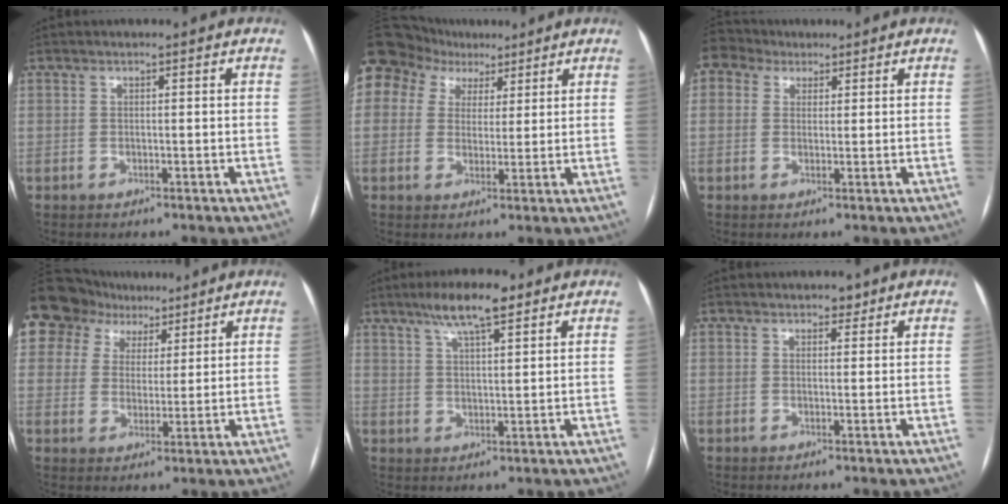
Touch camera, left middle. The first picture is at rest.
{"total": 18.4, "force": [10.3, 14.1, 6.0], "torque": [-0.198, 0.076, 0.191]}
{"total": 3.8, "force": [2.9, 2.5, 0.0], "torque": [-0.007, 0.022, 0.053]}
{"total": 15.2, "force": [9.7, 11.1, 3.8], "torque": [-0.116, 0.048, 0.177]}
{"total": 7.6, "force": [5.2, 1.3, 5.5], "torque": [-0.102, 0.012, 0.088]}
{"total": 1.8, "force": [1.3, 0.9, 0.8], "torque": [-0.012, 0.004, 0.016]}